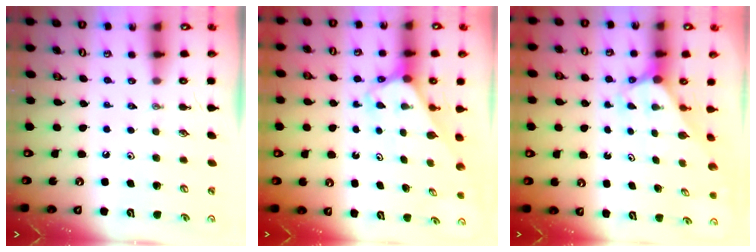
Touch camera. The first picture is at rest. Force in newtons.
{"total": 2.8, "press": 2.8, "slide": 0.2}
{"total": 2.3, "press": 2.3, "slide": 0.1}